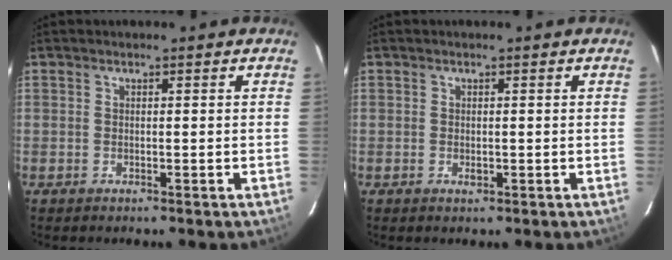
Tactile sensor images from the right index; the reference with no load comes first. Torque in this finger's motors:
{"motor_torque": [0.09, 0.05, -0.02, 0.00]}